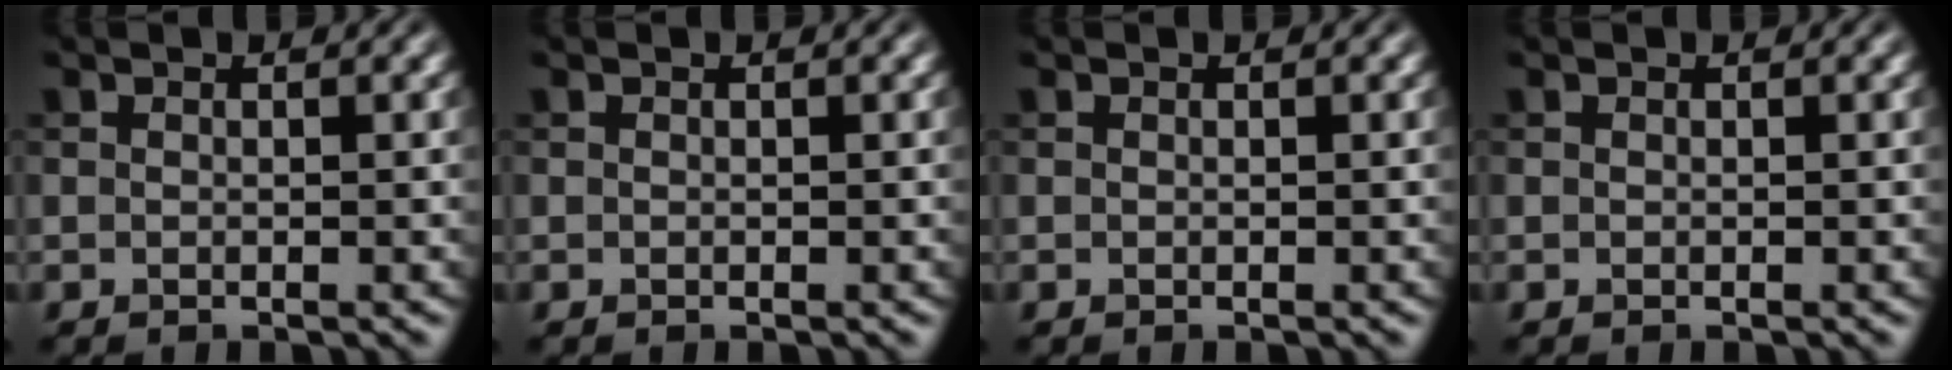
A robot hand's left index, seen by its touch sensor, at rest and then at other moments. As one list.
[{"total": 0.0}, {"total": 0.0}, {"total": 0.0}]